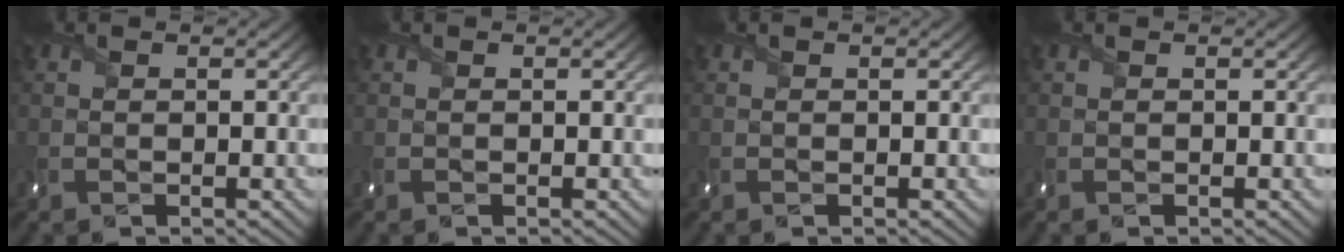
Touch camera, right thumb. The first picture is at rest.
{"total": 0.0}
{"total": 0.0}
{"total": 0.0}